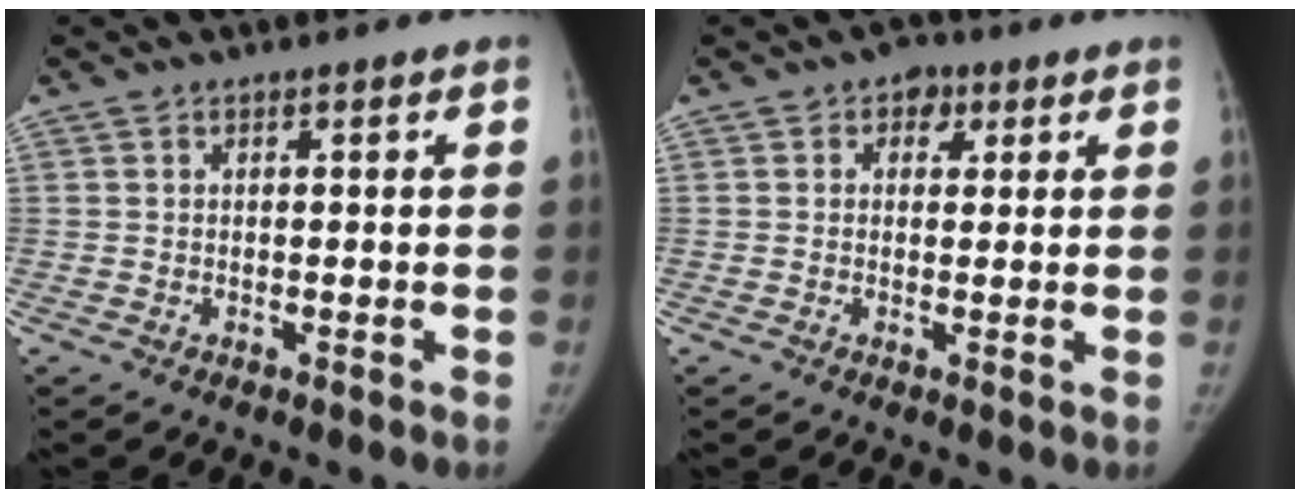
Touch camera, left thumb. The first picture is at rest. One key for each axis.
{"total": 3.6, "fx": 1.5, "fy": 2.8, "fz": 1.6, "tx": 0.005, "ty": -0.001, "tz": 0.016}